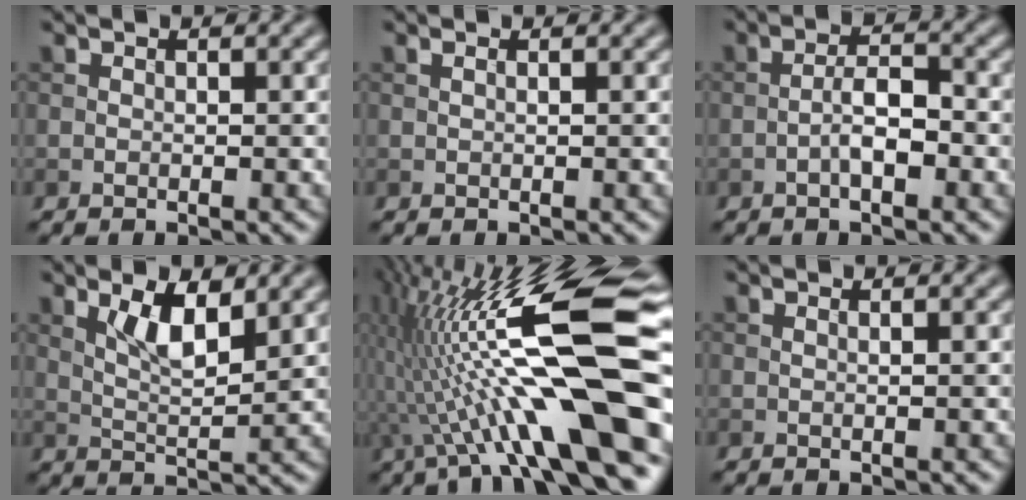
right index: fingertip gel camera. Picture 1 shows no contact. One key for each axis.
{"total": 0.6, "fx": 0.2, "fy": 0.2, "fz": 0.6, "tx": -0.012, "ty": 0.002, "tz": -0.001}
{"total": 3.1, "fx": -1.1, "fy": 0.9, "fz": 2.7, "tx": -0.048, "ty": 0.009, "tz": -0.025}
{"total": 4.1, "fx": 1.8, "fy": 1.2, "fz": 3.5, "tx": -0.070, "ty": -0.002, "tz": 0.035}
{"total": 16.4, "fx": -1.2, "fy": 3.3, "fz": 16.0, "tx": -0.263, "ty": 0.026, "tz": -0.019}
{"total": 0.6, "fx": 0.2, "fy": 0.2, "fz": 0.5, "tx": -0.005, "ty": 0.002, "tz": -0.002}